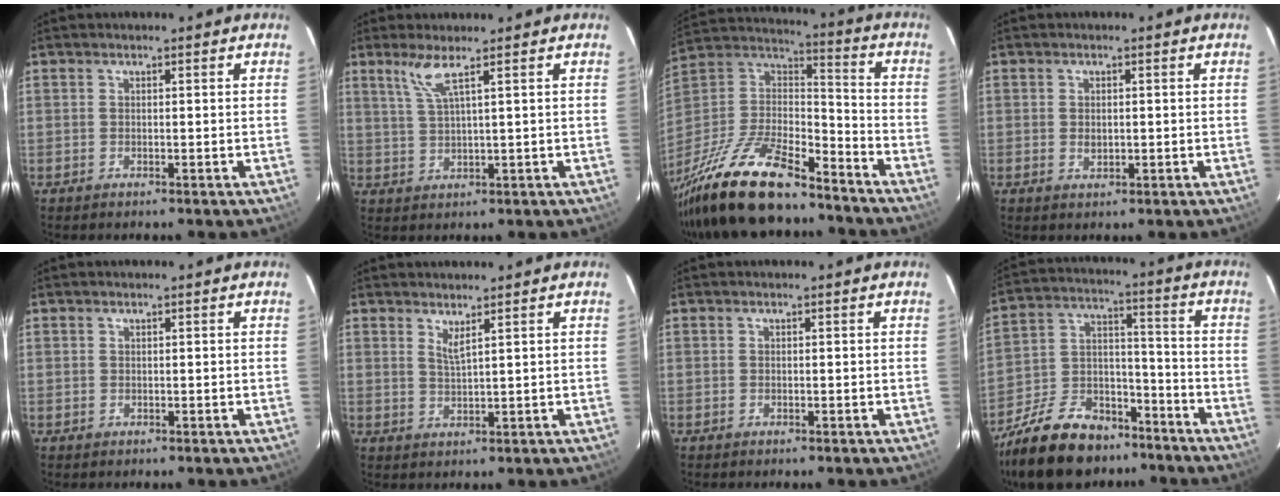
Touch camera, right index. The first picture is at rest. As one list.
[{"total": 4.0, "force": [2.4, -0.5, 3.1], "torque": [-0.065, -0.004, 0.055]}, {"total": 26.0, "force": [-19.5, 7.9, 15.2], "torque": [-0.318, -0.023, -0.336]}, {"total": 1.8, "force": [0.0, 1.3, 1.3], "torque": [-0.019, 0.000, 0.003]}, {"total": 0.6, "force": [0.2, 0.6, -0.1], "torque": [0.005, 0.004, 0.002]}, {"total": 2.2, "force": [1.8, -0.3, 1.3], "torque": [-0.025, -0.007, 0.030]}, {"total": 0.0}, {"total": 20.5, "force": [-15.2, 10.5, 8.8], "torque": [-0.204, 0.029, -0.239]}]